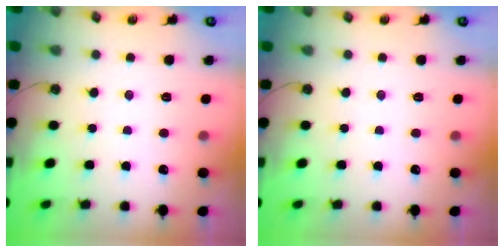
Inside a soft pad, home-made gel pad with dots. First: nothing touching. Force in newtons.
{"total": 0.0}